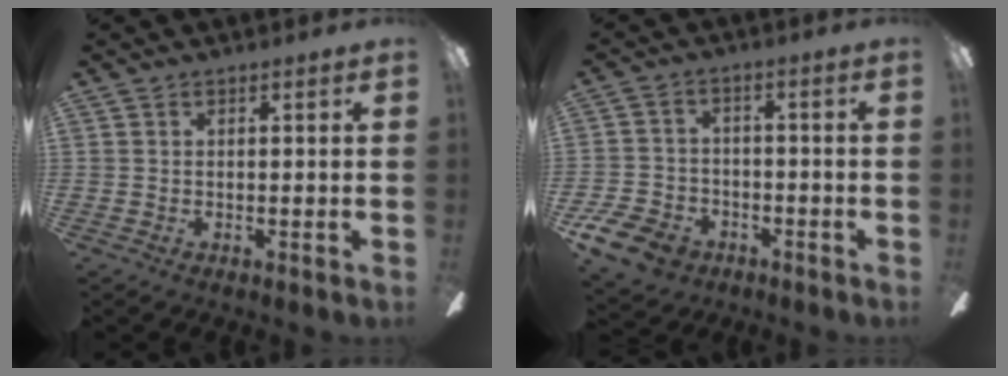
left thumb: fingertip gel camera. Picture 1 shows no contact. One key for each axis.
{"total": 9.2, "fx": -5.8, "fy": 6.1, "fz": 3.8, "tx": -0.093, "ty": 0.037, "tz": -0.110}